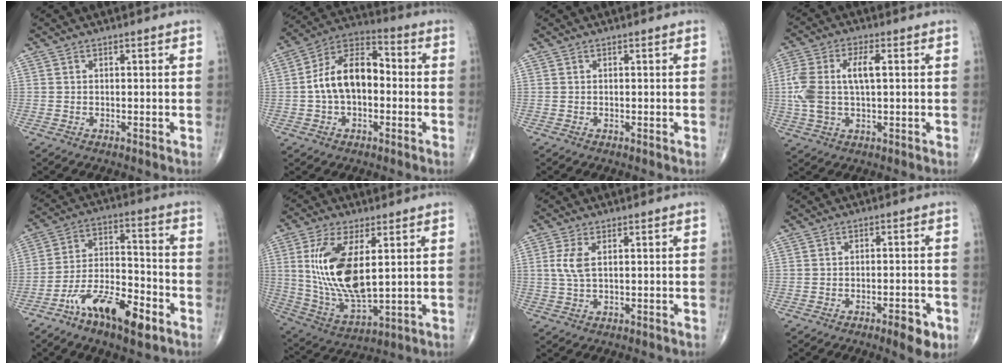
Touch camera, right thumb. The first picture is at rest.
{"total": 13.1, "force": [-0.7, 8.0, 10.4], "torque": [-0.171, 0.041, -0.024]}
{"total": 0.0}
{"total": 10.8, "force": [1.1, 5.0, 9.5], "torque": [-0.221, 0.016, 0.023]}
{"total": 14.7, "force": [-8.3, 5.6, 10.8], "torque": [-0.181, 0.055, -0.148]}
{"total": 16.2, "force": [3.3, 6.8, 14.3], "torque": [-0.284, -0.025, 0.076]}
{"total": 3.6, "force": [0.8, 1.4, 3.2], "torque": [-0.084, 0.002, 0.021]}
{"total": 5.3, "force": [-2.8, 1.5, 4.3], "torque": [-0.055, 0.007, -0.037]}